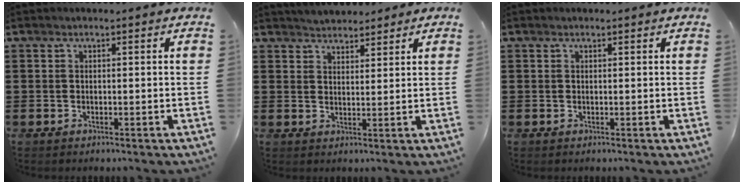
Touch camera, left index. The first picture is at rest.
{"total": 2.8, "force": [2.6, 1.0, -0.1], "torque": [-0.007, 0.003, 0.051]}
{"total": 0.0}